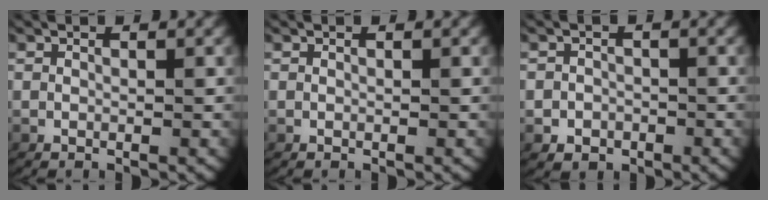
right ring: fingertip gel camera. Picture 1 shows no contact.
{"total": 0.0}
{"total": 2.6, "force": [-1.4, 2.1, 0.3], "torque": [0.003, -0.010, -0.021]}